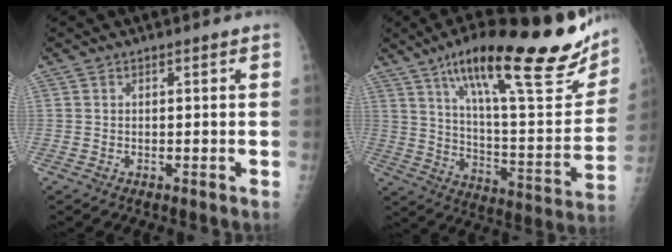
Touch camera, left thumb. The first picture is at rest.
{"total": 30.8, "force": [18.5, 7.3, 23.6], "torque": [-0.322, -0.053, 0.289]}